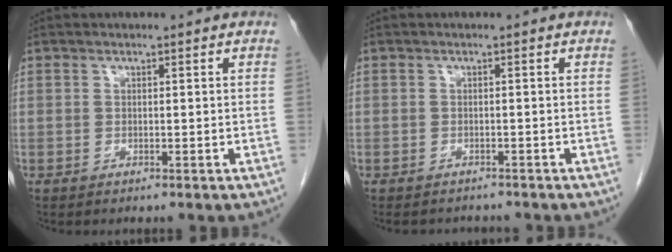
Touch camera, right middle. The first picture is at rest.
{"total": 3.9, "force": [-3.6, 1.3, 0.6], "torque": [-0.006, -0.003, -0.047]}